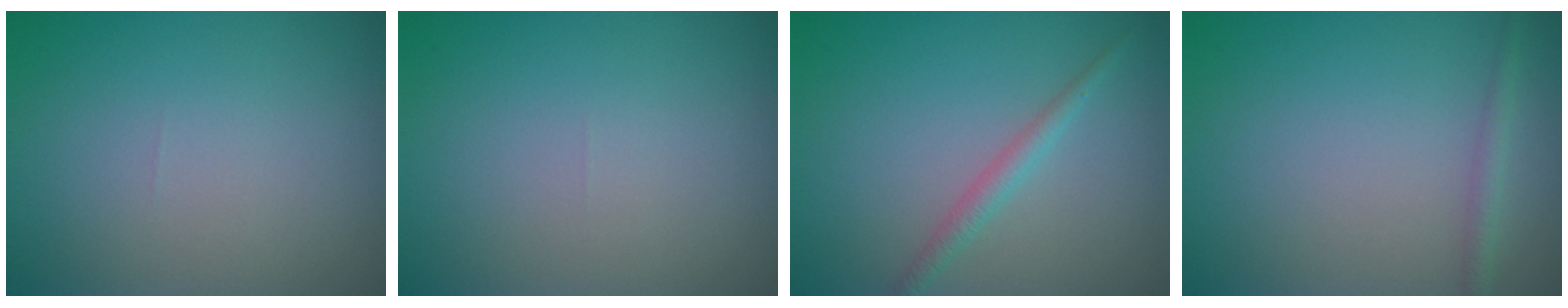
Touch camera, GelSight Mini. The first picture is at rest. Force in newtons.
{"total": 0.0}
{"total": 1.6, "press": 1.6, "slide": 0.1}
{"total": 1.2, "press": 1.2, "slide": 0.1}